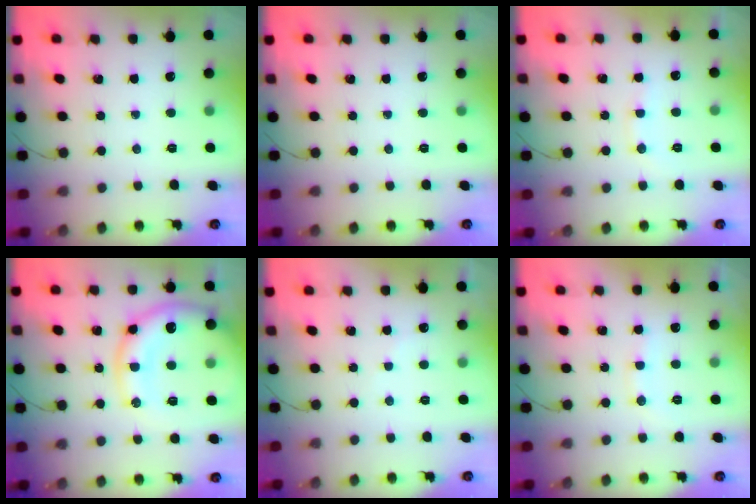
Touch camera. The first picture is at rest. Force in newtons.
{"total": 0.0}
{"total": 7.4, "press": 7.3, "slide": 1.1}
{"total": 15.4, "press": 15.3, "slide": 2.2}
{"total": 5.2, "press": 5.1, "slide": 0.9}
{"total": 7.9, "press": 7.9, "slide": 1.0}